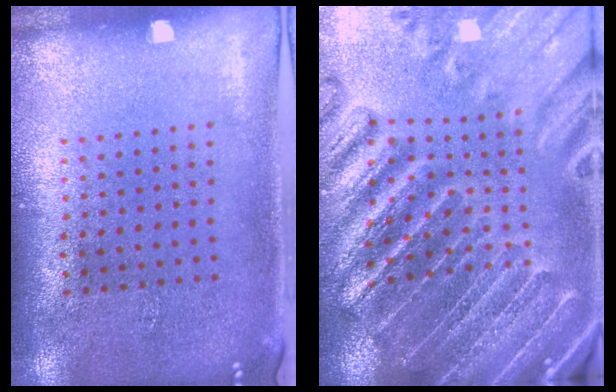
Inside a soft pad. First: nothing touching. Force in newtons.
{"total": 3.4, "press": 3.3, "slide": 0.7}